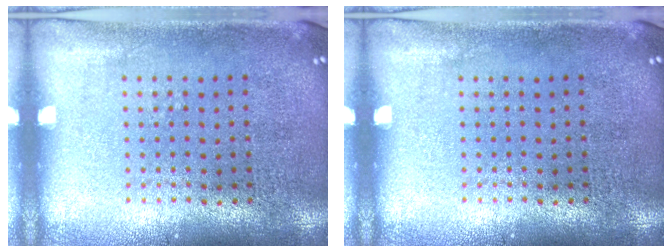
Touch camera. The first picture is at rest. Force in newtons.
{"total": 0.0}